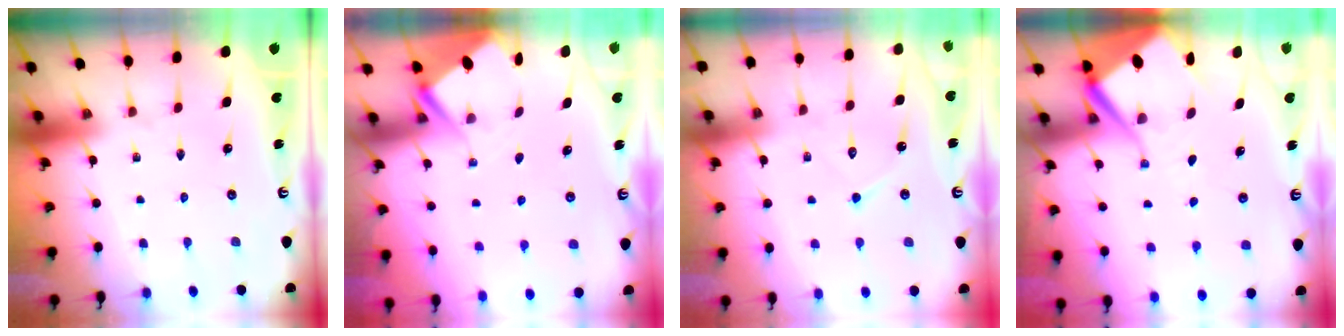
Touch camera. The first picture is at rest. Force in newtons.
{"total": 2.9, "press": 2.9, "slide": 0.4}
{"total": 7.6, "press": 7.6, "slide": 0.7}
{"total": 8.7, "press": 8.6, "slide": 0.8}